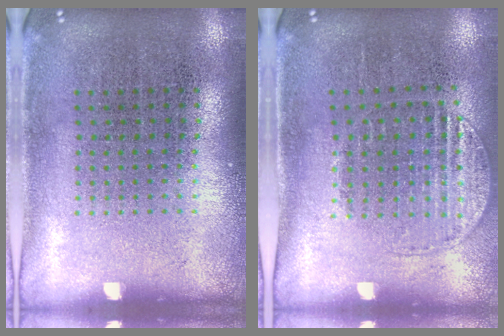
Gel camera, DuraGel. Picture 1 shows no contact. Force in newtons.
{"total": 1.3, "press": 1.1, "slide": 0.7}